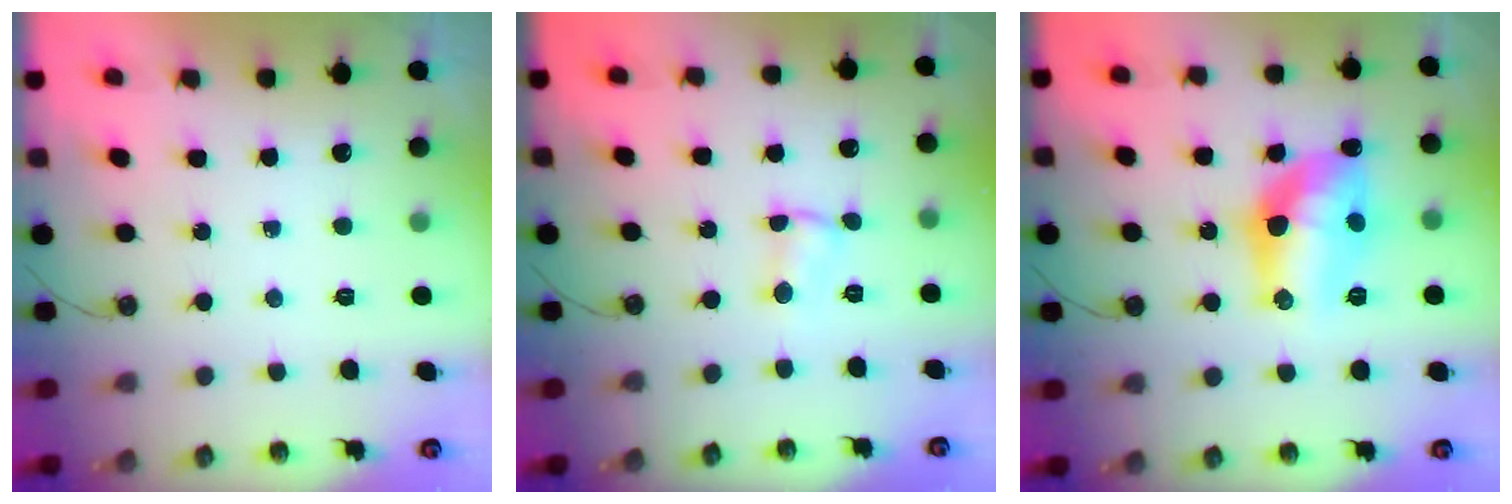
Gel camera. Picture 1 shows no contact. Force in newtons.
{"total": 1.7, "press": 1.6, "slide": 0.5}
{"total": 14.6, "press": 14.1, "slide": 3.5}